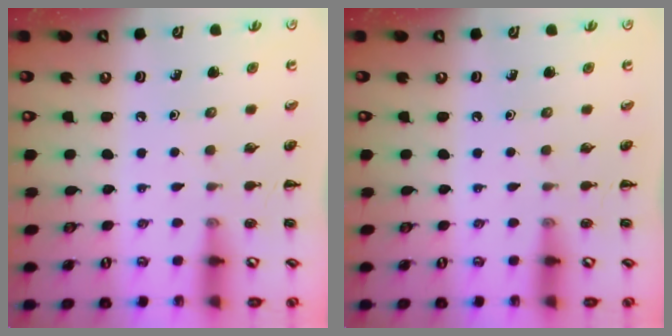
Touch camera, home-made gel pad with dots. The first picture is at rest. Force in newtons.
{"total": 0.0}